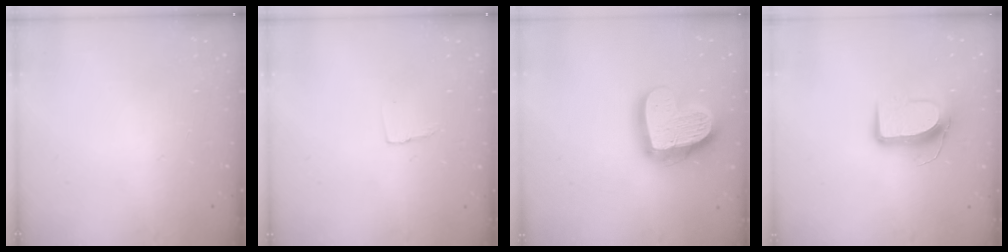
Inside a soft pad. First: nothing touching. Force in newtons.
{"total": 3.8, "press": 3.8, "slide": 0.3}
{"total": 20.8, "press": 20.7, "slide": 1.9}
{"total": 10.1, "press": 10.1, "slide": 0.2}